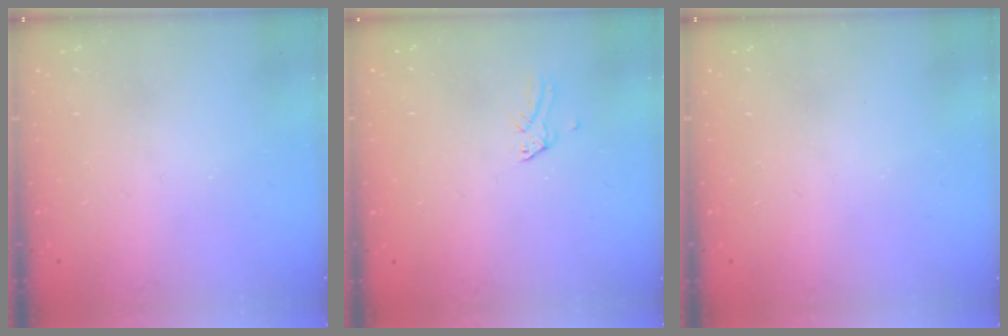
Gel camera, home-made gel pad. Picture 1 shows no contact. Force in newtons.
{"total": 0.0}
{"total": 0.0}